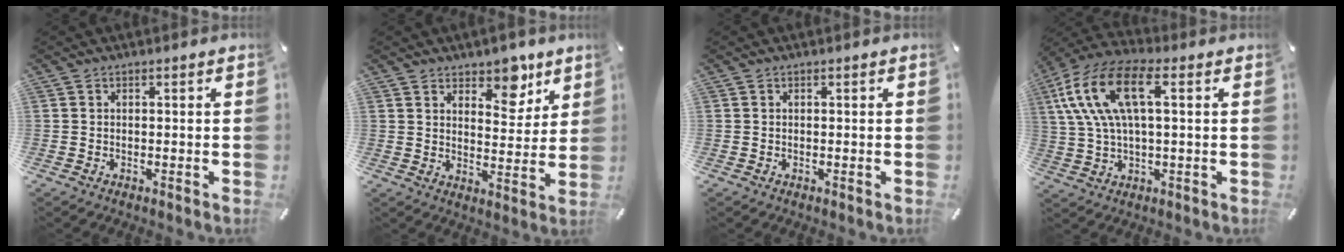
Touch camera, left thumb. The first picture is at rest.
{"total": 8.0, "force": [6.1, 4.4, 2.7], "torque": [-0.006, -0.048, 0.102]}
{"total": 0.0}
{"total": 15.1, "force": [4.3, 6.9, 12.8], "torque": [-0.281, 0.002, 0.075]}